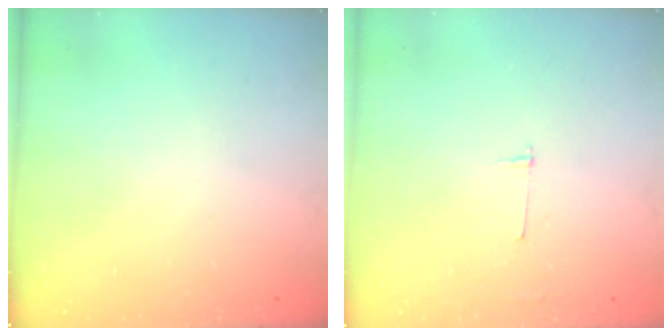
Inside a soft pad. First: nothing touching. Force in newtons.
{"total": 2.7, "press": 2.7, "slide": 0.3}